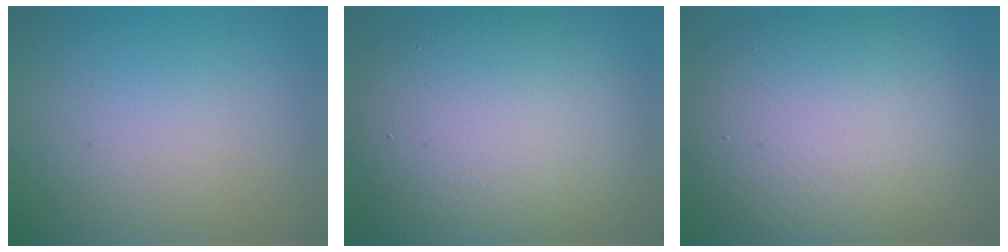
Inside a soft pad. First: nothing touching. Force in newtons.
{"total": 12.4, "press": 12.4, "slide": 0.7}
{"total": 11.0, "press": 11.0, "slide": 0.4}